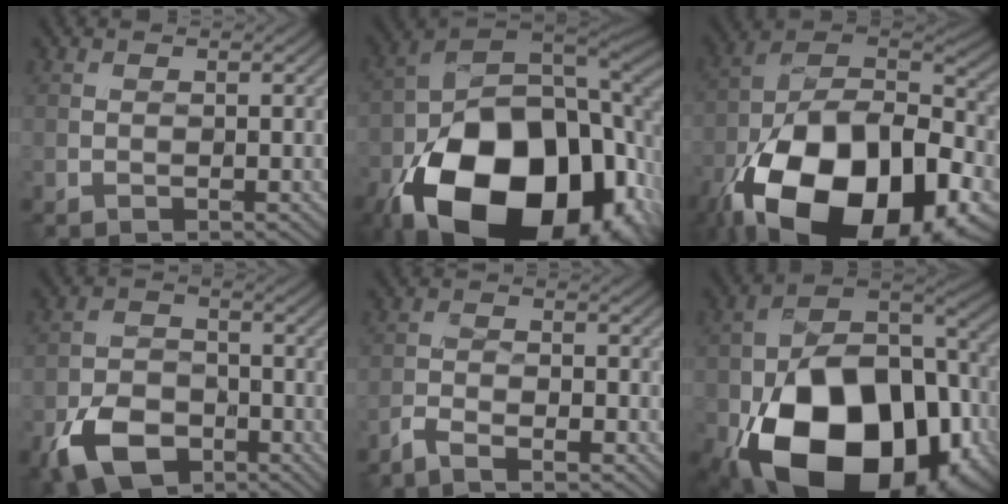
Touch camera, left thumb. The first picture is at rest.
{"total": 23.1, "force": [-9.9, 13.6, 15.9], "torque": [-0.333, -0.065, -0.128]}
{"total": 22.5, "force": [-11.5, 11.7, 15.5], "torque": [-0.316, -0.054, -0.170]}
{"total": 8.3, "force": [-4.7, 5.1, 4.6], "torque": [-0.104, -0.012, -0.095]}
{"total": 3.3, "force": [-2.8, 0.6, 1.7], "torque": [-0.040, -0.004, -0.062]}
{"total": 21.9, "force": [-8.8, 14.2, 14.2], "torque": [-0.274, -0.059, -0.119]}